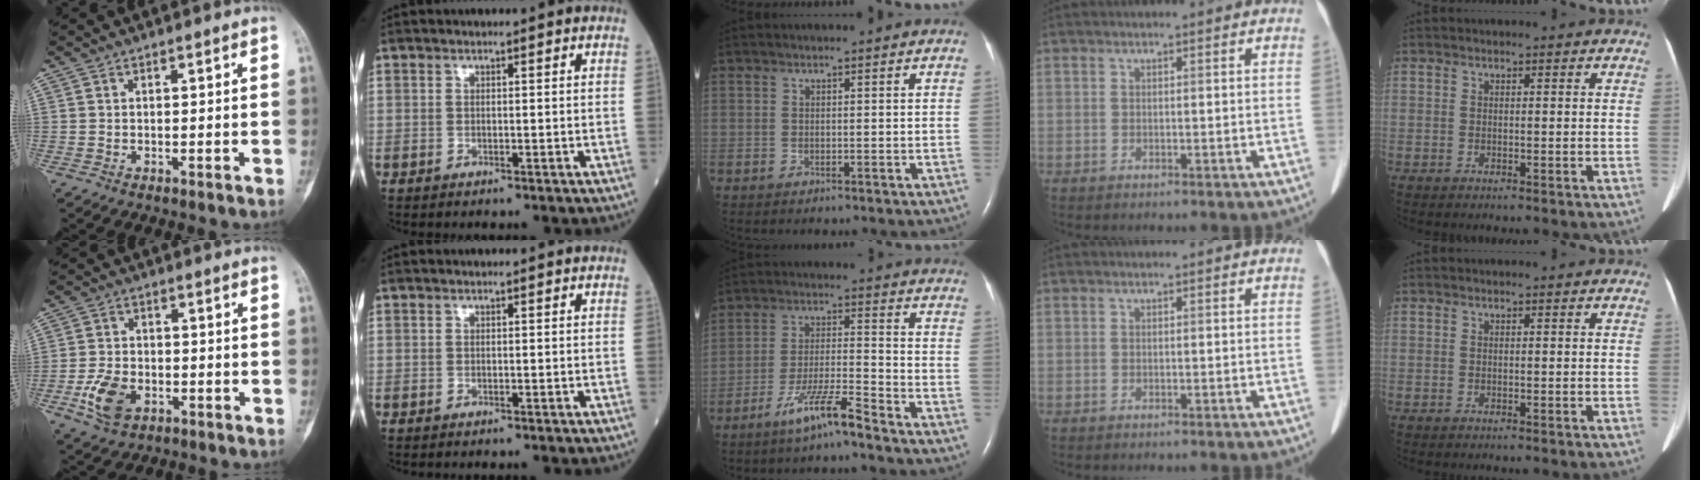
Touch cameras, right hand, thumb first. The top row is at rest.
{"thumb": {"total": 7.7, "force": [-3.0, 5.0, 5.1], "torque": [-0.097, 0.009, -0.053]}, "middle": {"total": 7.7, "force": [-5.8, -0.2, 5.1], "torque": [-0.100, -0.017, -0.114]}}